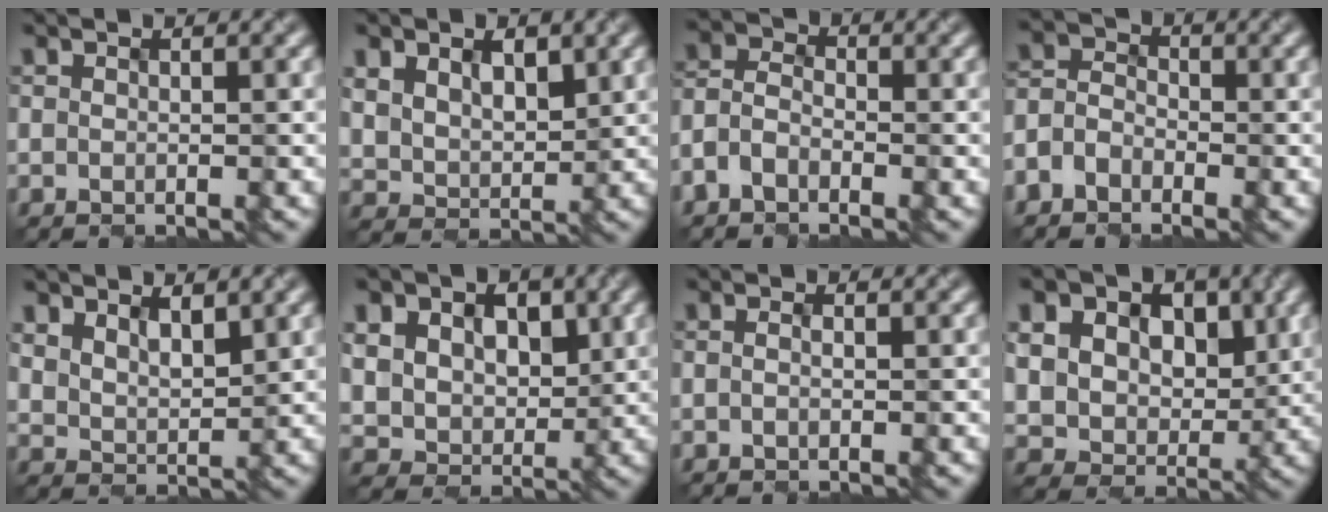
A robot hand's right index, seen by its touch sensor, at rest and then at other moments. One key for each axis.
{"total": 4.8, "fx": 1.6, "fy": 3.6, "fz": 2.9, "tx": -0.060, "ty": -0.005, "tz": 0.022}
{"total": 2.9, "fx": -1.9, "fy": 1.7, "fz": 1.4, "tx": -0.029, "ty": 0.007, "tz": -0.047}
{"total": 2.8, "fx": -1.8, "fy": 1.8, "fz": 1.1, "tx": -0.017, "ty": 0.004, "tz": -0.046}
{"total": 3.2, "fx": 1.7, "fy": 2.1, "fz": 1.7, "tx": -0.042, "ty": -0.010, "tz": 0.032}
{"total": 11.1, "fx": 3.8, "fy": 8.7, "fz": 5.7, "tx": -0.107, "ty": 0.020, "tz": 0.062}
{"total": 1.0, "fx": 0.0, "fy": 0.6, "fz": 0.8, "tx": -0.009, "ty": -0.001, "tz": -0.006}
{"total": 13.8, "fx": 5.2, "fy": 10.6, "fz": 7.1, "tx": -0.146, "ty": 0.022, "tz": 0.095}